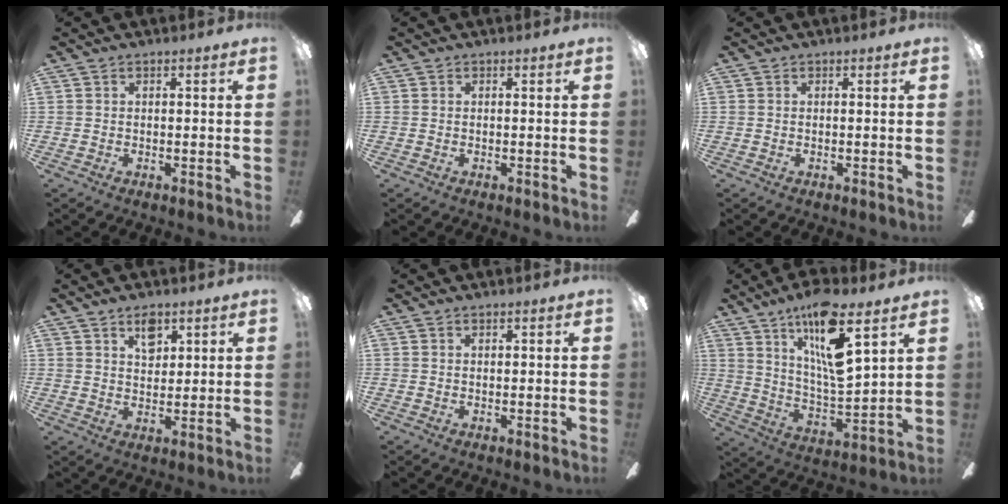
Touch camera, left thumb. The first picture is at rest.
{"total": 0.0}
{"total": 0.0}
{"total": 5.7, "force": [3.6, 3.2, 3.1], "torque": [-0.029, -0.013, 0.059]}
{"total": 0.6, "force": [0.4, 0.2, 0.4], "torque": [-0.009, 0.002, 0.008]}
{"total": 16.4, "force": [10.0, 3.7, 12.4], "torque": [-0.226, -0.047, 0.163]}